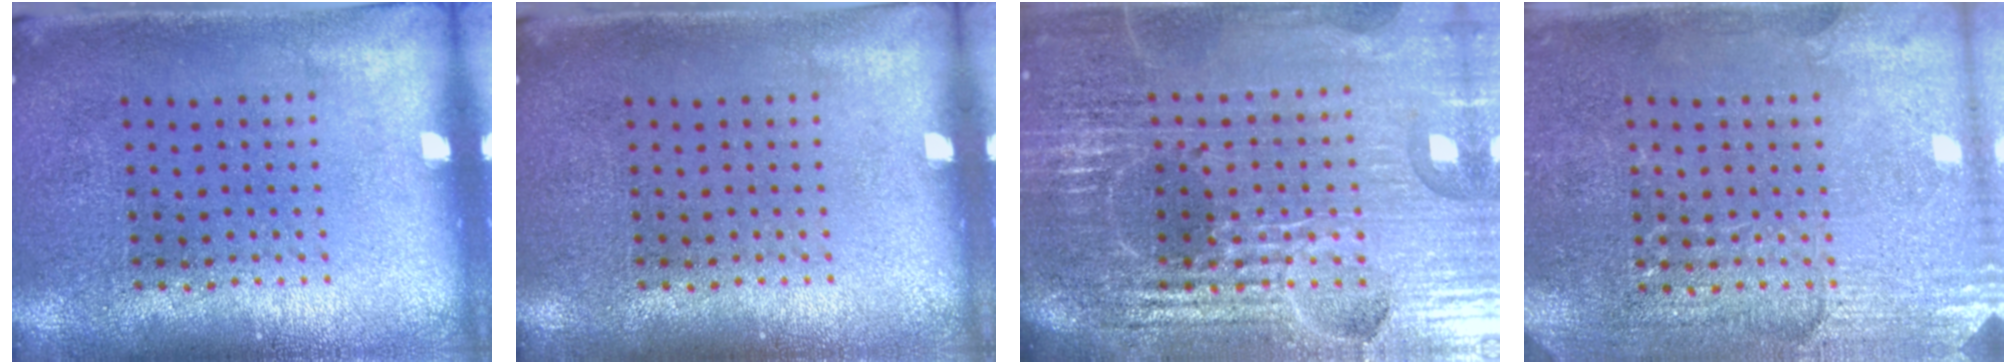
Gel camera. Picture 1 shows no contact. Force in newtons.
{"total": 0.0}
{"total": 6.7, "press": 5.9, "slide": 3.2}
{"total": 2.9, "press": 2.8, "slide": 0.6}